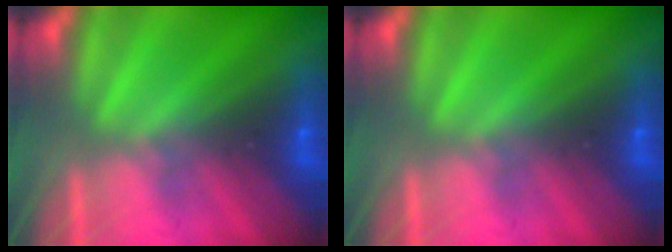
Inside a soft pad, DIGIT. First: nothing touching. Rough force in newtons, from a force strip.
{"total": 0.0}